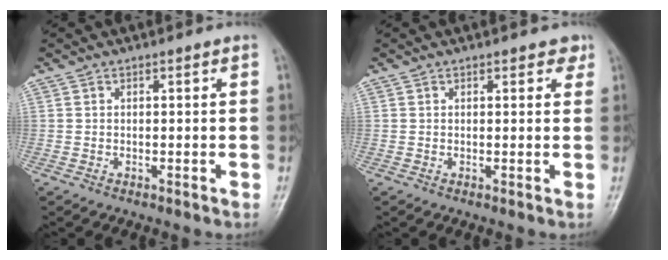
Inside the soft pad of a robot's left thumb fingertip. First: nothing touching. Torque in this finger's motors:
{"motor_torque": [-0.07, 0.00, -0.16, -0.09, 0.05]}